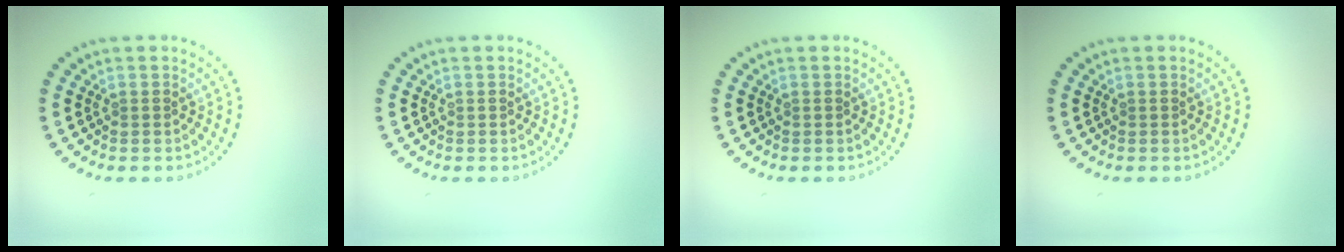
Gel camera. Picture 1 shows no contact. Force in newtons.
{"total": 0.0}
{"total": 0.0}
{"total": 0.0}